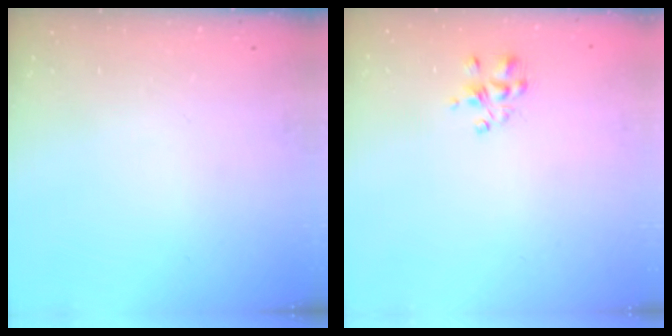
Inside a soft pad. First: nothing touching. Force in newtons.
{"total": 3.6, "press": 3.5, "slide": 1.1}